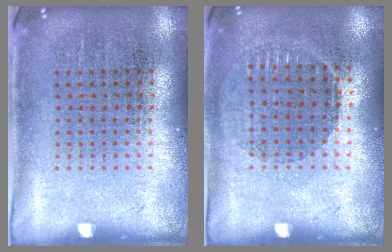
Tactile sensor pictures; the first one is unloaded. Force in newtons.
{"total": 0.9, "press": 0.8, "slide": 0.3}